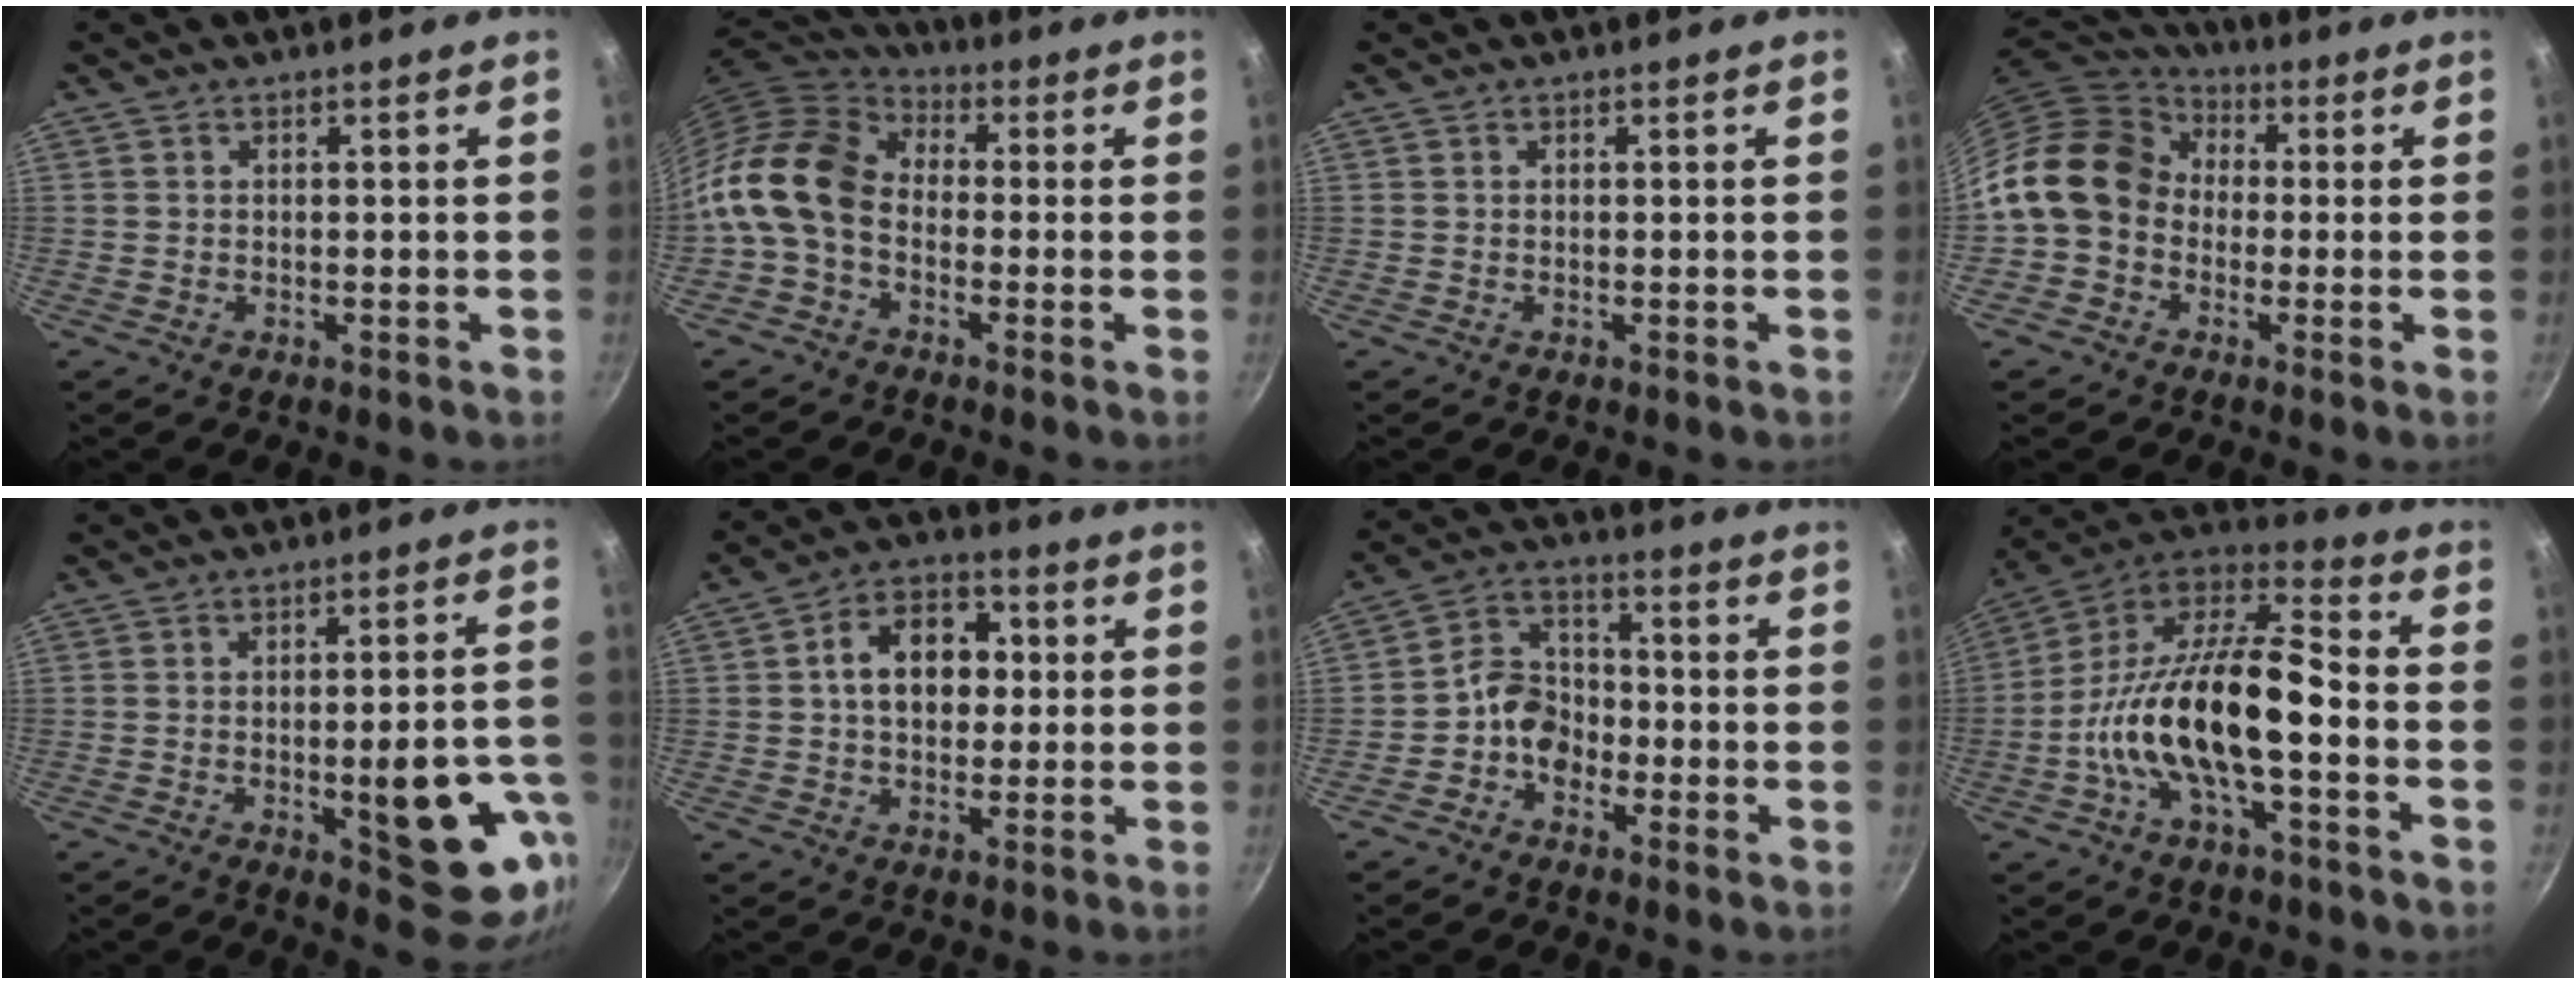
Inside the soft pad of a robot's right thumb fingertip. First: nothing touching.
{"total": 14.6, "force": [-2.4, 10.3, 10.1], "torque": [-0.182, 0.042, -0.072]}
{"total": 0.0}
{"total": 15.1, "force": [-0.6, 12.4, 8.6], "torque": [-0.131, 0.044, -0.029]}
{"total": 15.8, "force": [-4.4, 5.7, 14.1], "torque": [-0.135, 0.018, -0.050]}
{"total": 11.6, "force": [1.3, 8.3, 7.9], "torque": [-0.086, 0.021, 0.007]}
{"total": 7.2, "force": [-2.7, 5.6, 3.7], "torque": [-0.035, 0.035, -0.065]}
{"total": 21.2, "force": [-4.8, 8.6, 18.7], "torque": [-0.337, 0.045, -0.106]}